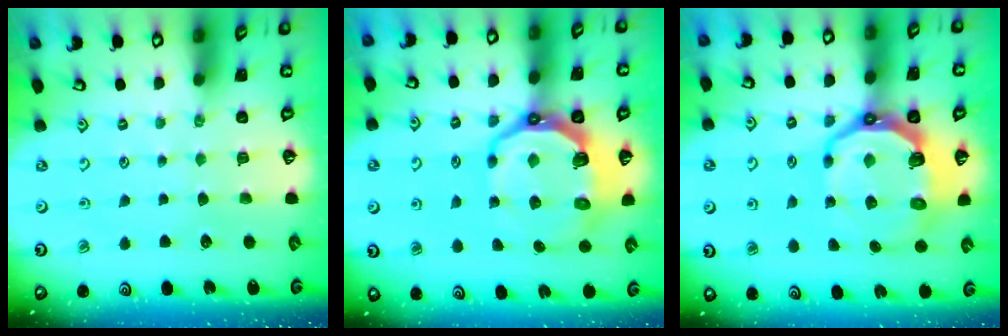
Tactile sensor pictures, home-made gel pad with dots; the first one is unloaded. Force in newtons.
{"total": 12.8, "press": 11.8, "slide": 4.8}
{"total": 12.8, "press": 11.8, "slide": 4.8}